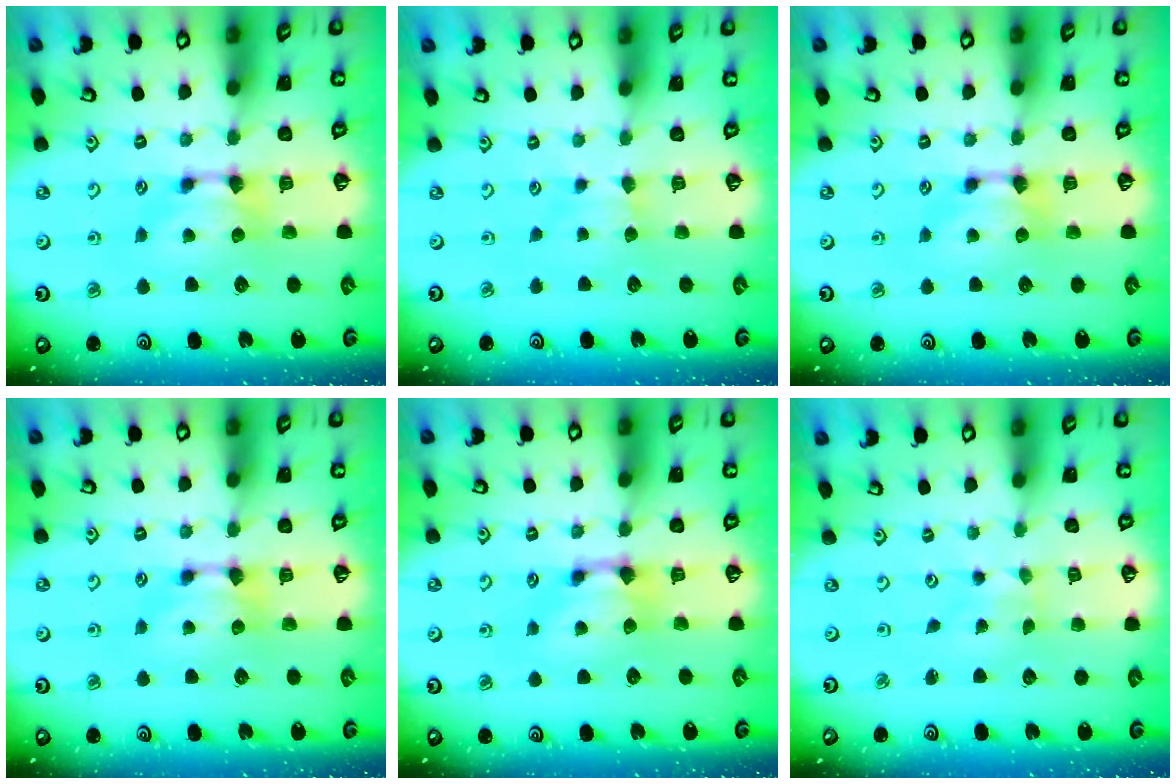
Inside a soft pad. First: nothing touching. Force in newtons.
{"total": 2.2, "press": 2.1, "slide": 0.4}
{"total": 0.0}
{"total": 0.0}
{"total": 0.9, "press": 0.5, "slide": 0.8}
{"total": 5.0, "press": 4.9, "slide": 0.7}